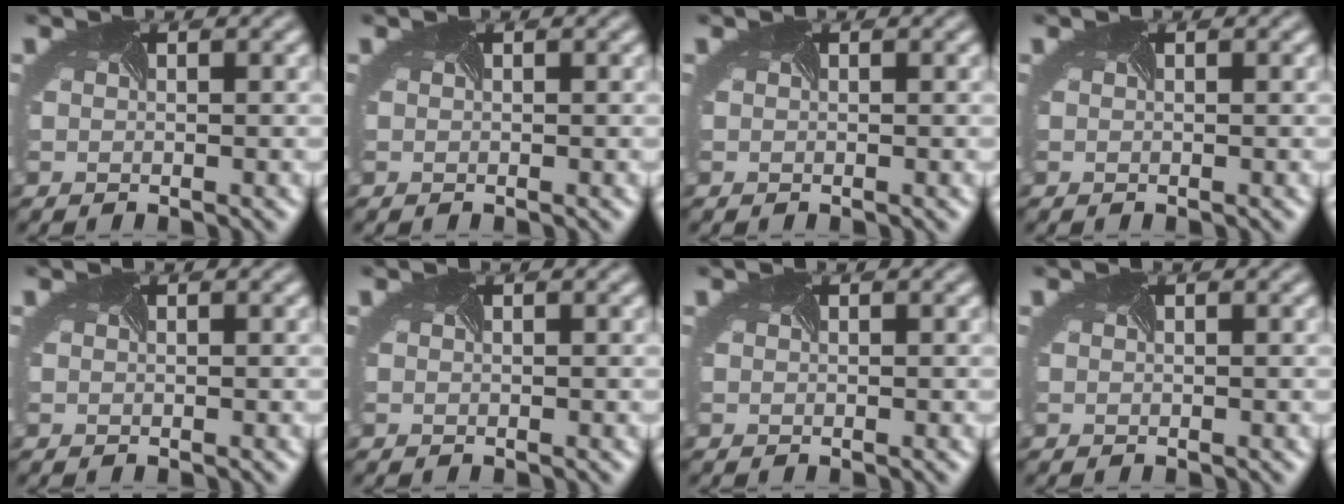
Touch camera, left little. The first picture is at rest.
{"total": 0.0}
{"total": 0.0}
{"total": 0.0}
{"total": 0.0}
{"total": 0.0}
{"total": 0.0}
{"total": 0.0}